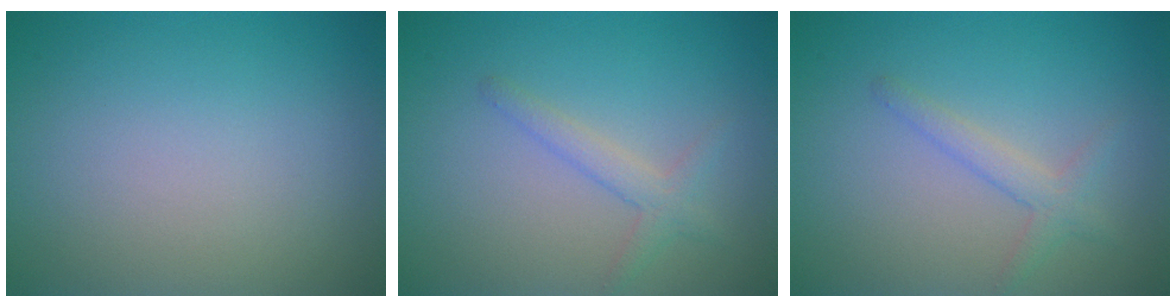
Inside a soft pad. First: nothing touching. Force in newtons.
{"total": 1.9, "press": 1.9, "slide": 0.1}
{"total": 1.9, "press": 1.9, "slide": 0.1}